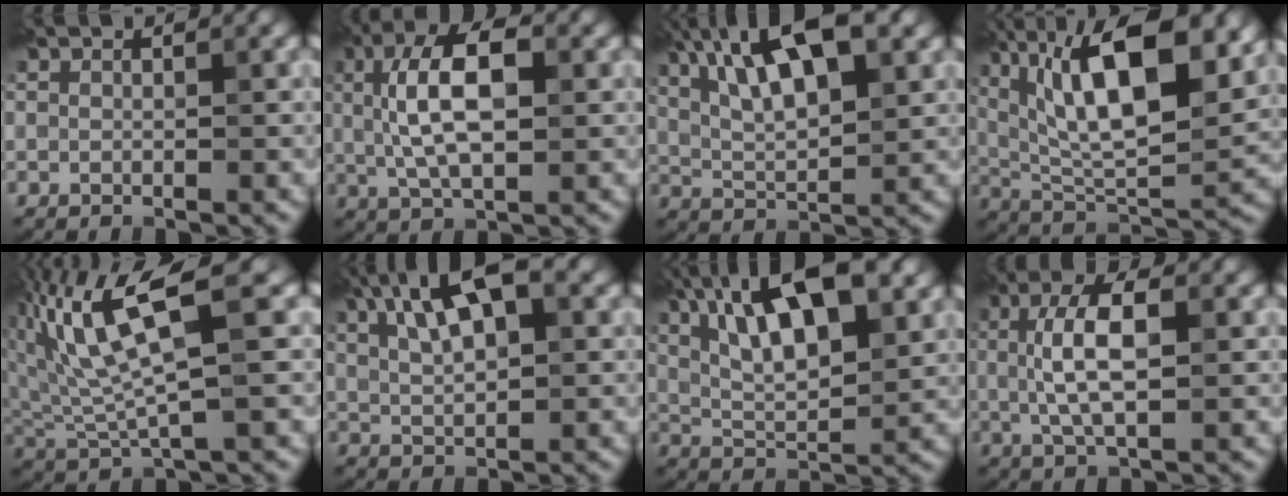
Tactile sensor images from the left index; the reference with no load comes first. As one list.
[{"total": 7.6, "force": [1.1, 3.3, 6.8], "torque": [-0.126, 0.012, 0.014]}, {"total": 11.7, "force": [5.9, 4.0, 9.3], "torque": [-0.153, 0.023, 0.082]}, {"total": 13.8, "force": [5.2, 4.9, 11.8], "torque": [-0.197, 0.009, 0.089]}, {"total": 8.5, "force": [2.6, 2.5, 7.7], "torque": [-0.164, 0.009, 0.047]}, {"total": 9.6, "force": [4.3, 3.7, 7.7], "torque": [-0.130, 0.035, 0.060]}, {"total": 13.4, "force": [6.6, 5.0, 10.6], "torque": [-0.163, 0.027, 0.088]}, {"total": 5.6, "force": [0.7, 2.0, 5.2], "torque": [-0.103, 0.010, 0.010]}]